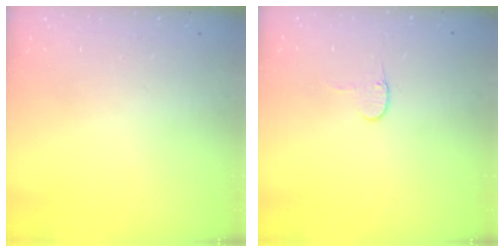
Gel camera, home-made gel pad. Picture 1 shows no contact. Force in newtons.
{"total": 3.2, "press": 3.2, "slide": 0.3}